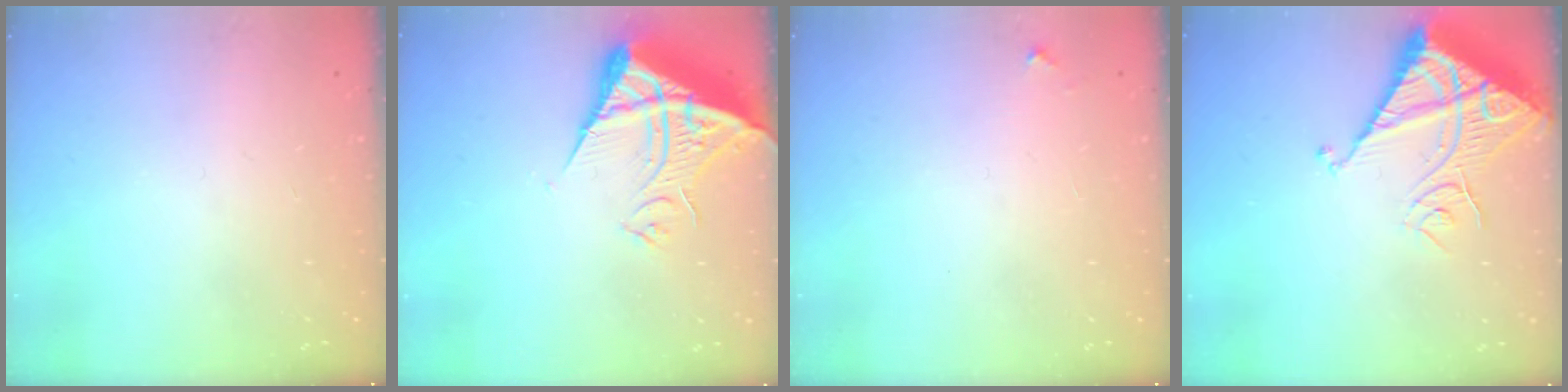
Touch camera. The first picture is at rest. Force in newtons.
{"total": 10.6, "press": 10.5, "slide": 1.1}
{"total": 3.5, "press": 3.5, "slide": 0.3}
{"total": 13.1, "press": 13.0, "slide": 1.5}